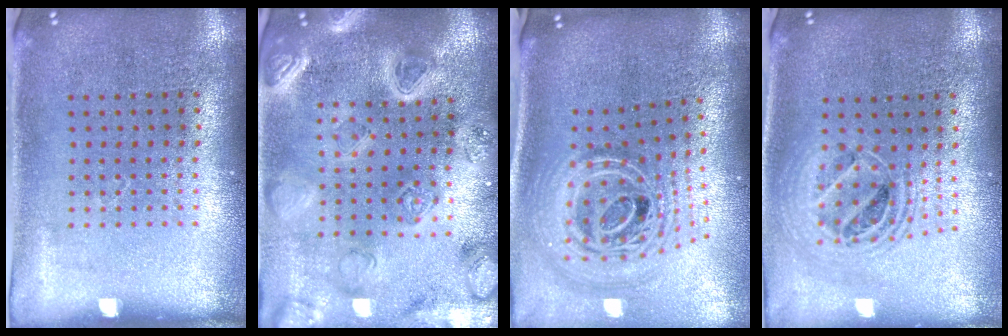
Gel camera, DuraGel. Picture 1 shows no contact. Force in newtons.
{"total": 4.2, "press": 3.8, "slide": 1.8}
{"total": 3.0, "press": 2.0, "slide": 2.2}
{"total": 1.8, "press": 1.5, "slide": 1.1}